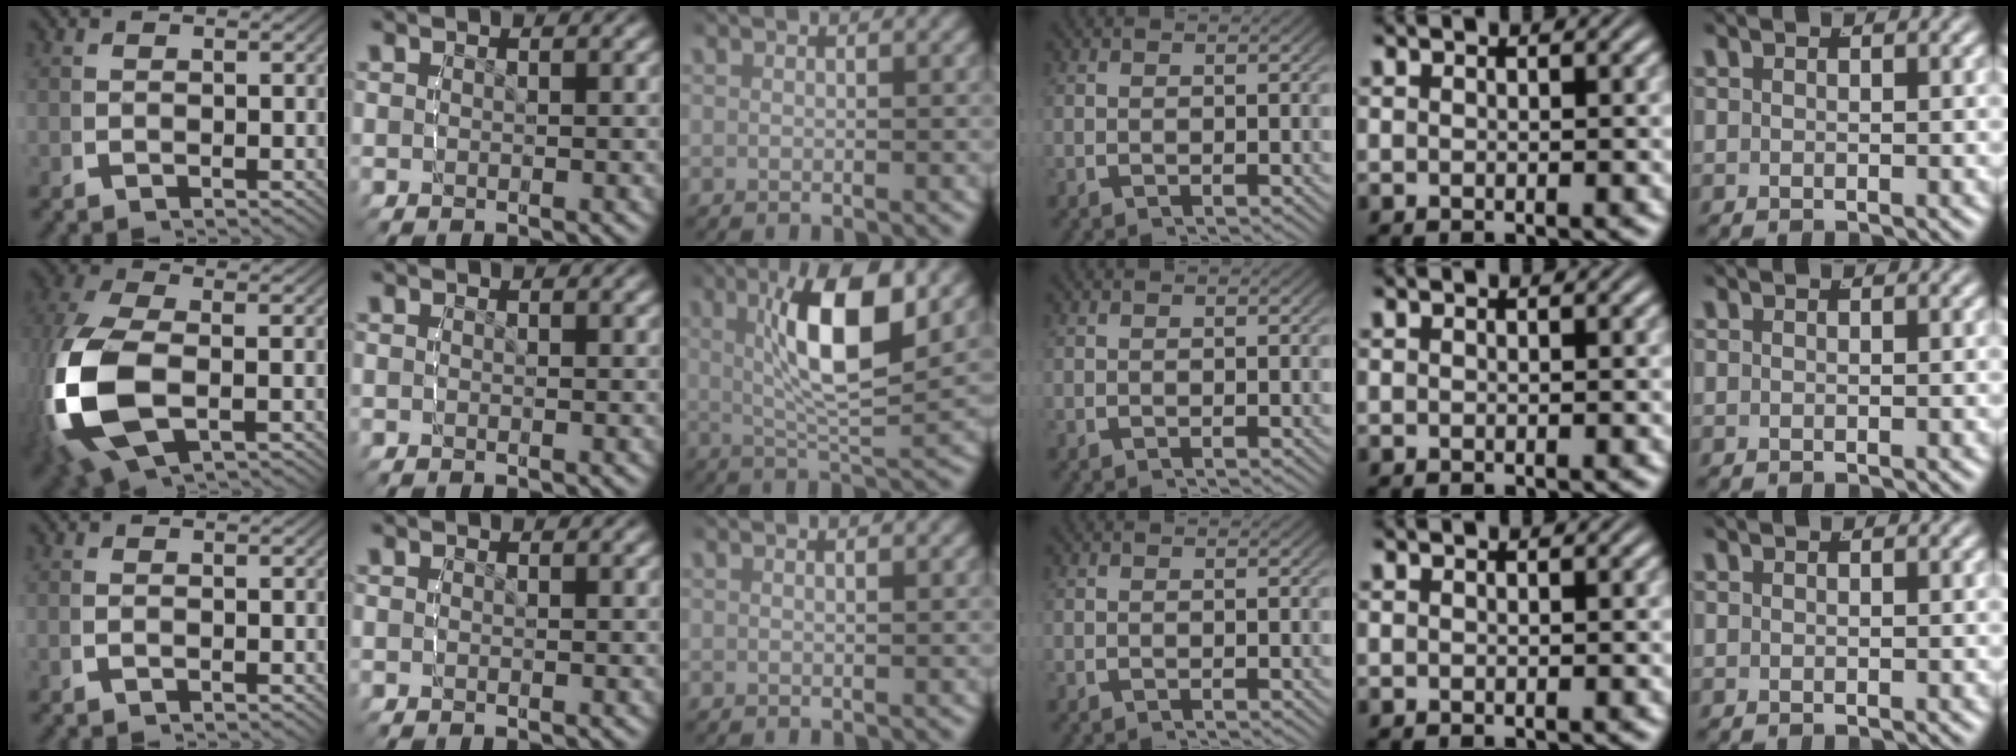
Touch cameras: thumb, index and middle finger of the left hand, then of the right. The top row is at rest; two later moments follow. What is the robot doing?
{"motion": "lift_and_place", "object": "glue stick"}